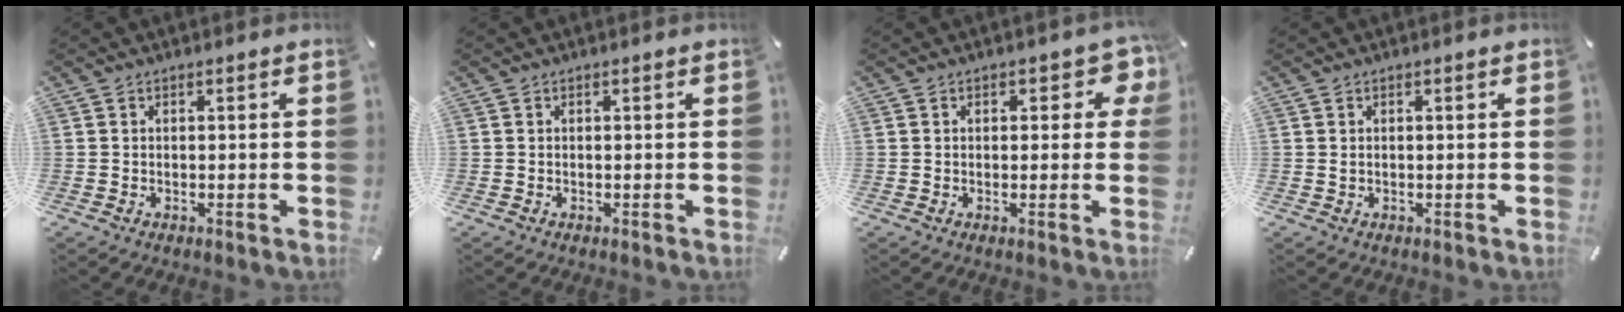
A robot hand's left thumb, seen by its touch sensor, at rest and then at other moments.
{"total": 0.0}
{"total": 5.3, "force": [1.8, 2.9, 4.1], "torque": [-0.043, -0.001, 0.023]}
{"total": 0.5, "force": [0.1, 0.4, 0.4], "torque": [-0.008, 0.001, 0.001]}